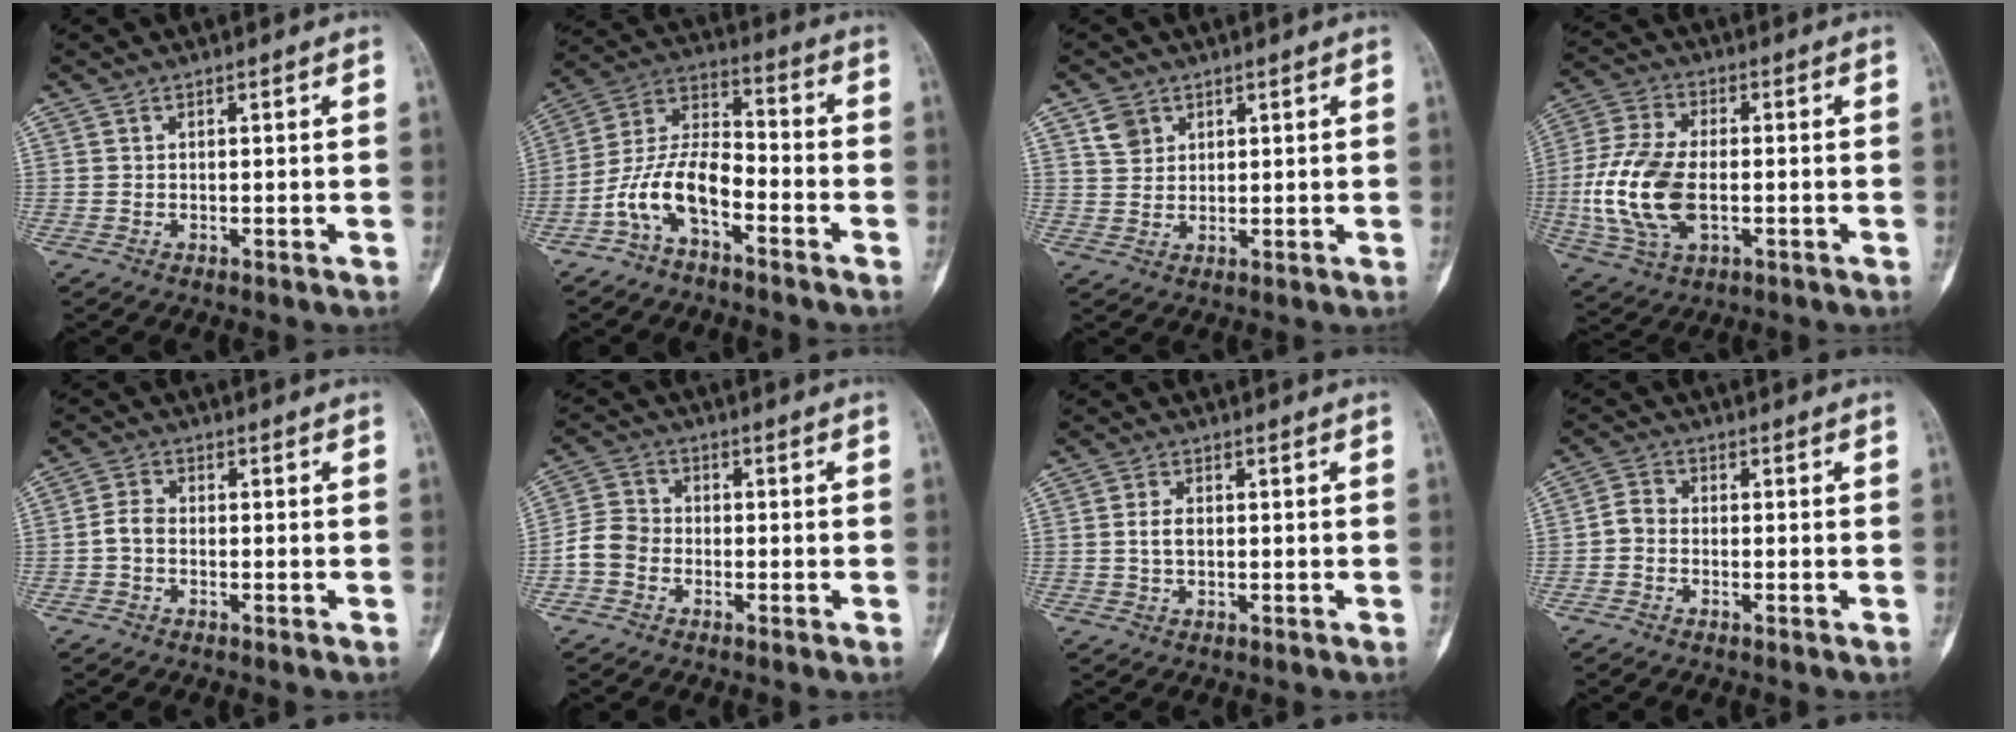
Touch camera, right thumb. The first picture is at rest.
{"total": 11.3, "force": [-5.4, 5.2, 8.4], "torque": [-0.163, 0.065, -0.109]}
{"total": 3.8, "force": [2.1, 2.9, 1.3], "torque": [-0.010, -0.009, 0.043]}
{"total": 15.0, "force": [-2.0, 8.4, 12.3], "torque": [-0.265, 0.003, -0.036]}
{"total": 3.0, "force": [-0.8, 2.0, 2.0], "torque": [-0.036, 0.011, -0.024]}
{"total": 5.6, "force": [-1.9, 4.7, 2.5], "torque": [-0.036, 0.018, -0.048]}
{"total": 2.6, "force": [0.0, 1.7, 2.0], "torque": [-0.038, 0.005, -0.003]}
{"total": 3.0, "force": [-0.9, 2.3, 1.7], "torque": [-0.024, 0.011, -0.029]}